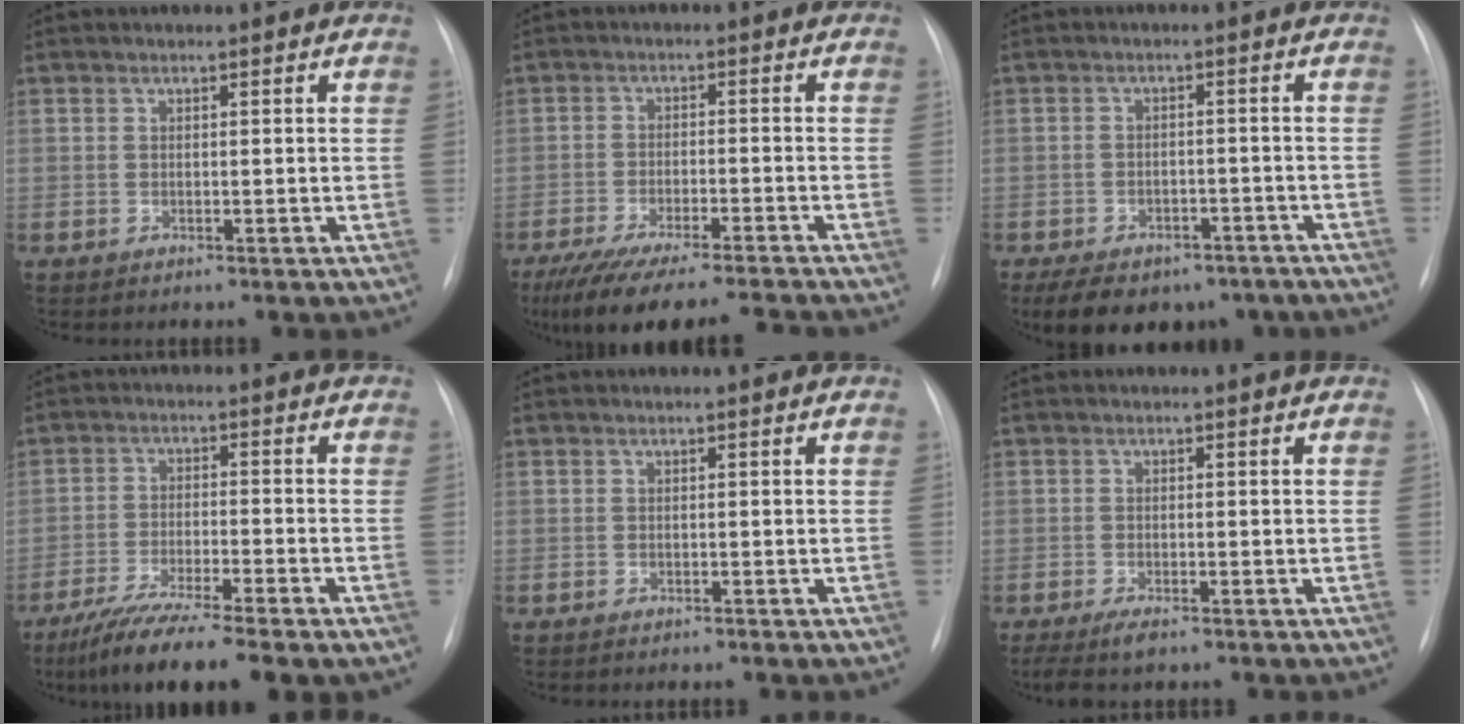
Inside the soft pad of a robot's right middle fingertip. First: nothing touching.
{"total": 16.4, "force": [-14.4, 1.1, 7.8], "torque": [-0.130, -0.032, -0.215]}
{"total": 14.6, "force": [-10.3, 8.1, 6.4], "torque": [-0.122, 0.001, -0.129]}
{"total": 10.3, "force": [-7.8, 0.4, 6.7], "torque": [-0.117, -0.031, -0.128]}
{"total": 0.0}
{"total": 3.1, "force": [-2.2, 0.7, 2.1], "torque": [-0.043, -0.009, -0.036]}